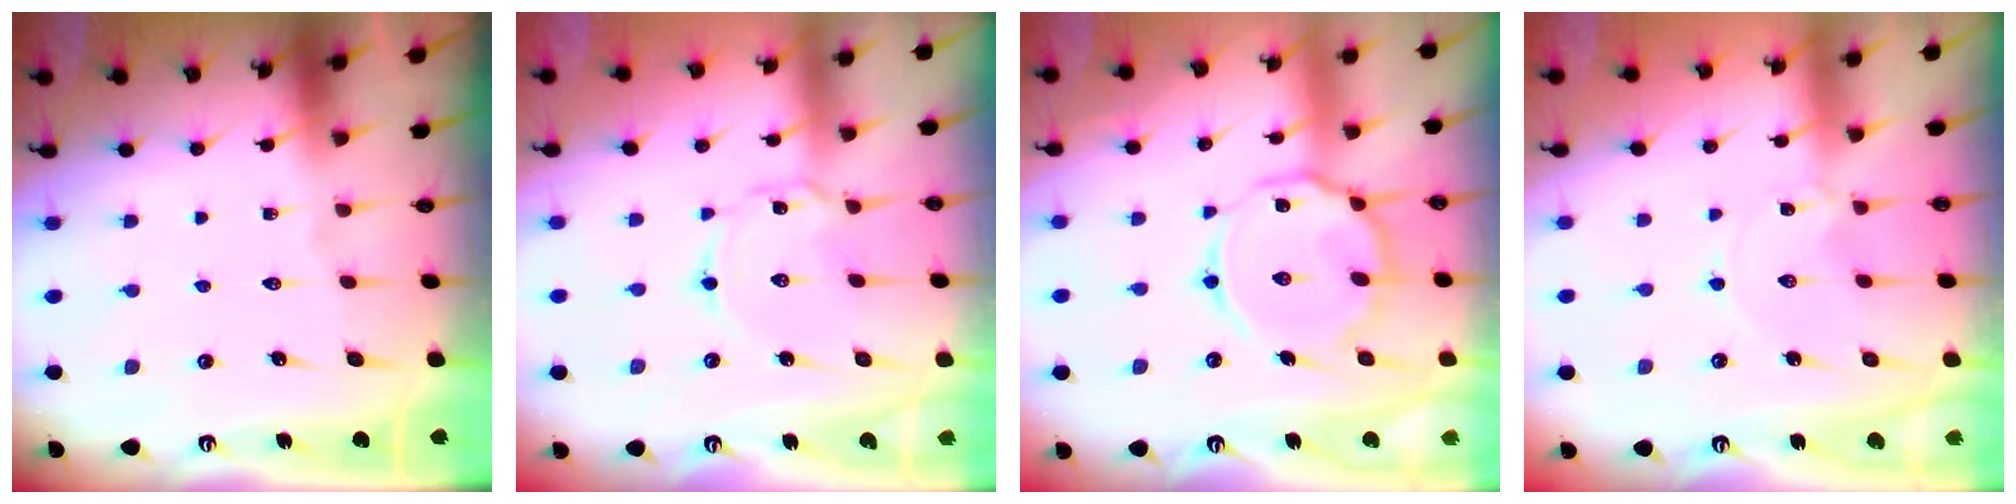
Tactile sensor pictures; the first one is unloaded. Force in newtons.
{"total": 2.2, "press": 2.2, "slide": 0.3}
{"total": 14.3, "press": 14.2, "slide": 1.2}
{"total": 0.6, "press": 0.5, "slide": 0.2}